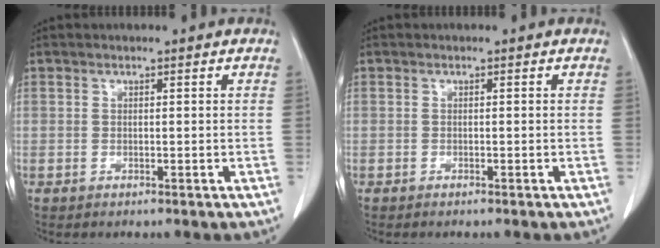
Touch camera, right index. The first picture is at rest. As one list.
[{"total": 0.9, "force": [-0.7, 0.0, 0.5], "torque": [-0.010, -0.001, -0.008]}]